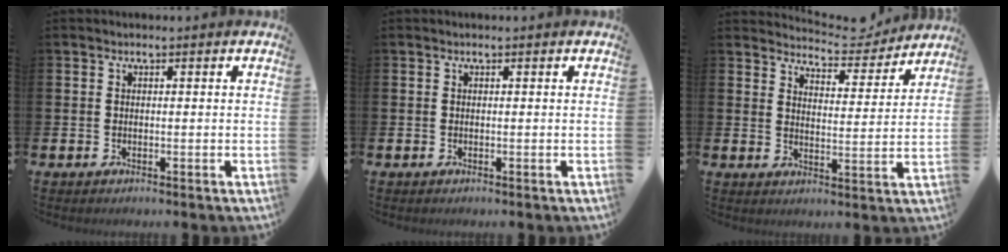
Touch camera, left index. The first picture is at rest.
{"total": 0.0}
{"total": 5.5, "force": [5.4, 0.9, 0.4], "torque": [-0.018, -0.039, 0.093]}